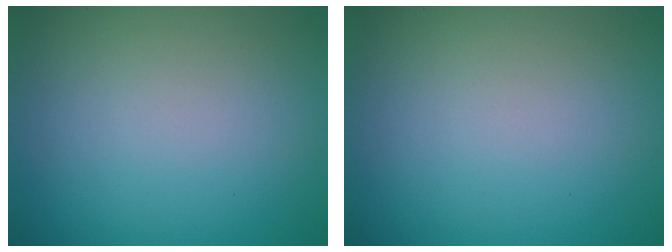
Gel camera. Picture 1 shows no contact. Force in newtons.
{"total": 0.0}